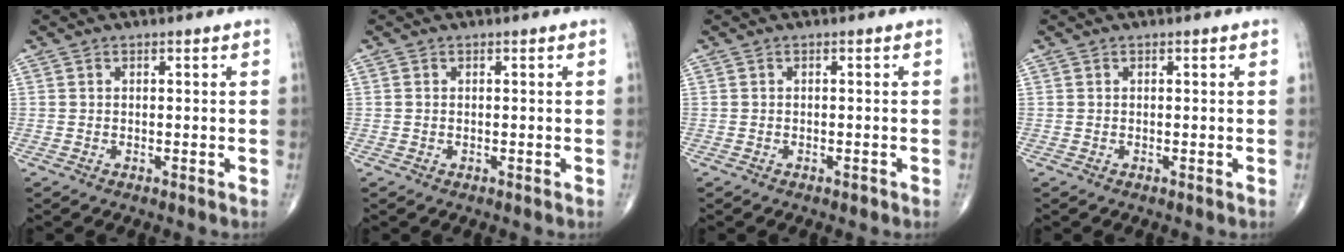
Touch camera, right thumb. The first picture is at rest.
{"total": 0.0}
{"total": 0.6, "force": [-0.5, 0.3, 0.3], "torque": [-0.005, 0.001, -0.007]}
{"total": 0.0}